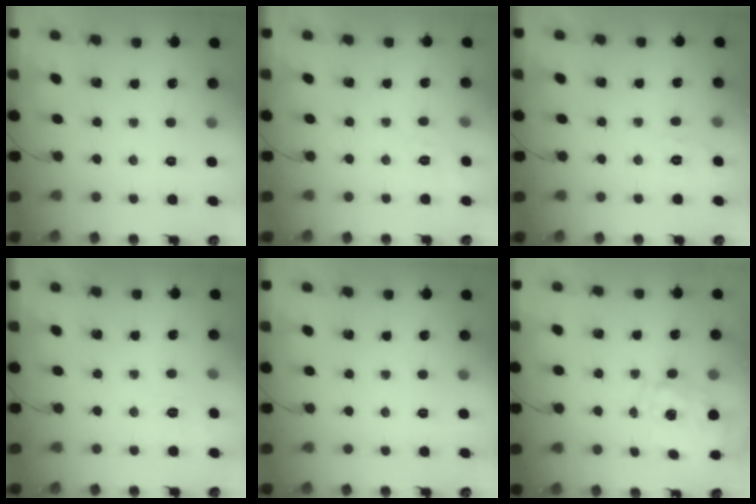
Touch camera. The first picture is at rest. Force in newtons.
{"total": 8.4, "press": 8.1, "slide": 2.0}
{"total": 1.7, "press": 0.2, "slide": 1.7}
{"total": 2.5, "press": 1.3, "slide": 2.2}
{"total": 0.0}
{"total": 8.2, "press": 8.2, "slide": 0.8}